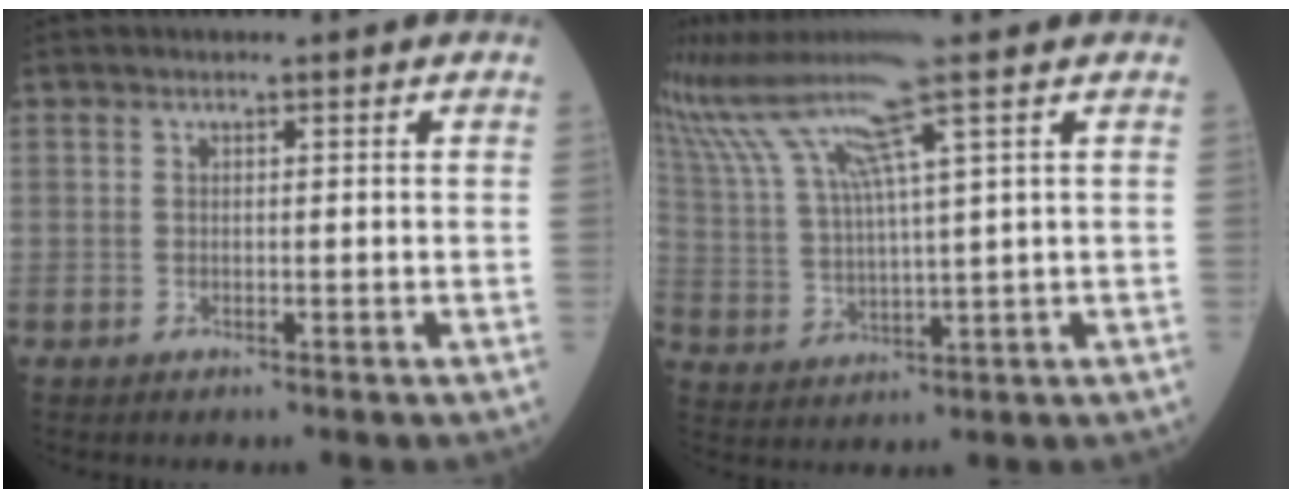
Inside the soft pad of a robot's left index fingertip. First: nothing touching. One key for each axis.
{"total": 13.4, "fx": 9.6, "fy": -0.6, "fz": 9.3, "tx": -0.209, "ty": 0.014, "tz": 0.186}